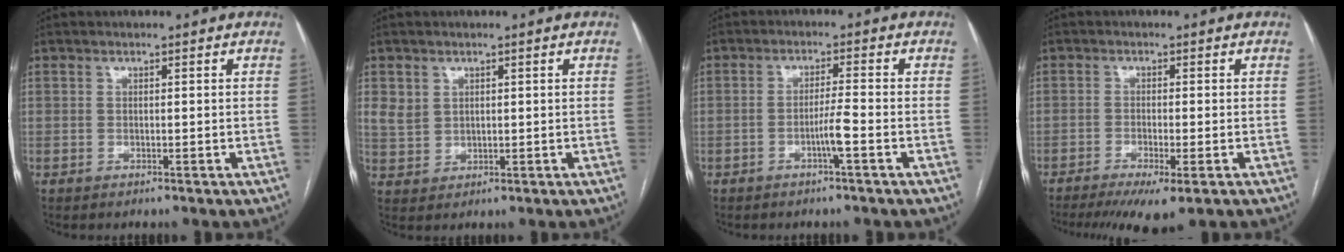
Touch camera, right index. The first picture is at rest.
{"total": 3.6, "force": [1.6, 3.0, 1.1], "torque": [-0.024, 0.007, 0.043]}
{"total": 3.2, "force": [-1.4, -0.5, 2.8], "torque": [-0.050, 0.000, -0.025]}
{"total": 8.1, "force": [-5.5, 1.0, 5.9], "torque": [-0.091, -0.021, -0.086]}